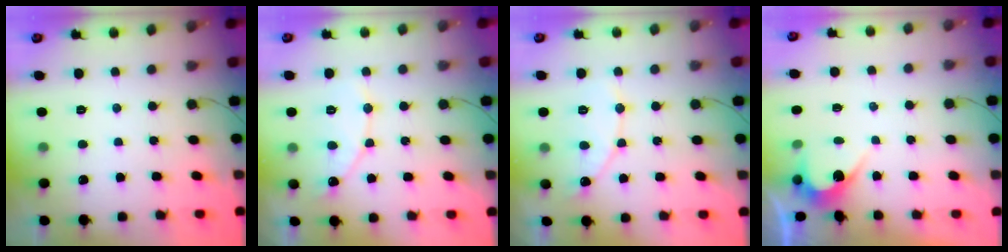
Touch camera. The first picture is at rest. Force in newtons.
{"total": 8.5, "press": 8.5, "slide": 0.7}
{"total": 8.5, "press": 8.5, "slide": 0.7}
{"total": 2.9, "press": 2.9, "slide": 0.1}